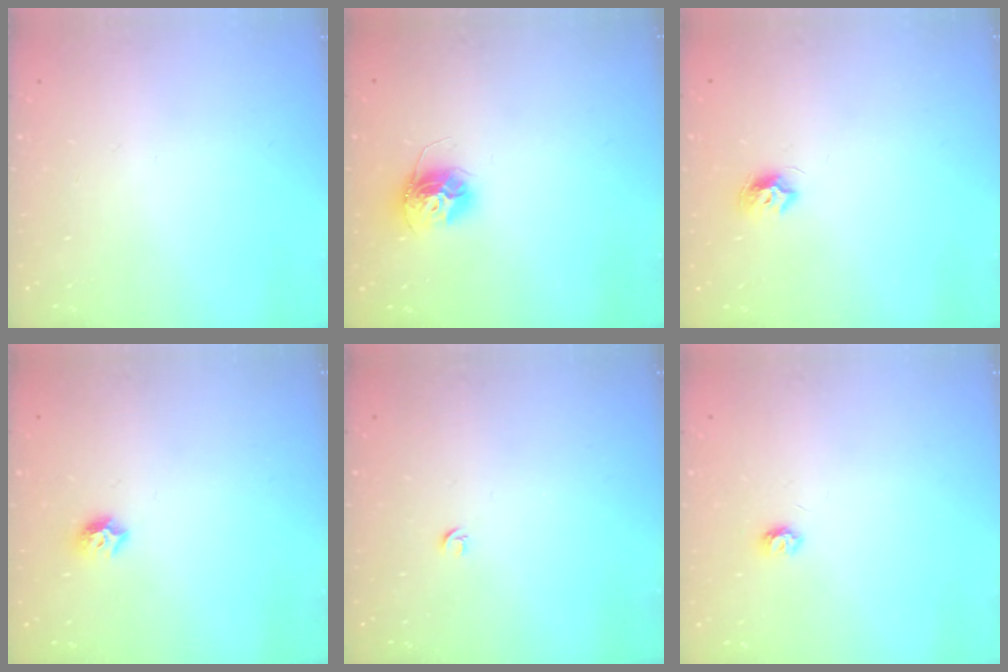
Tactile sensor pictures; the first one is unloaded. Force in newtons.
{"total": 11.9, "press": 11.9, "slide": 1.0}
{"total": 7.1, "press": 7.1, "slide": 0.5}
{"total": 6.4, "press": 6.4, "slide": 0.8}
{"total": 3.4, "press": 3.4, "slide": 0.5}
{"total": 3.9, "press": 3.9, "slide": 0.5}